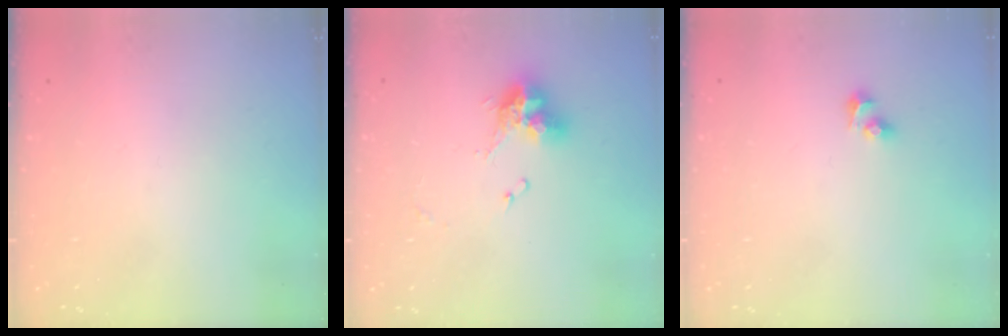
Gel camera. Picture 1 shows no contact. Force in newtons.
{"total": 9.8, "press": 9.7, "slide": 1.0}
{"total": 4.1, "press": 3.5, "slide": 2.1}